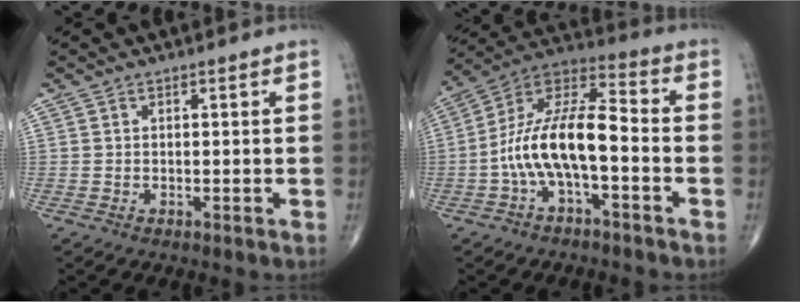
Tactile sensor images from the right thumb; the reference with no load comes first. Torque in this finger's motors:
{"motor_torque": [1.15, 0.97, 1.35, -0.60, 0.43]}